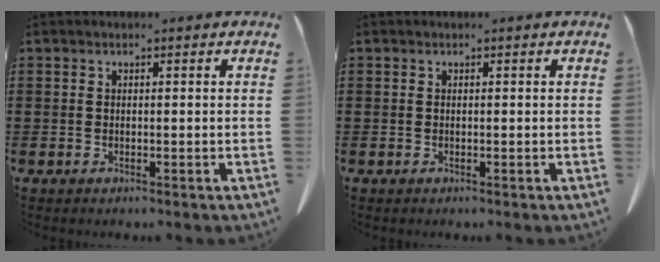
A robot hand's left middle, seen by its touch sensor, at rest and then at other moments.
{"total": 0.0}